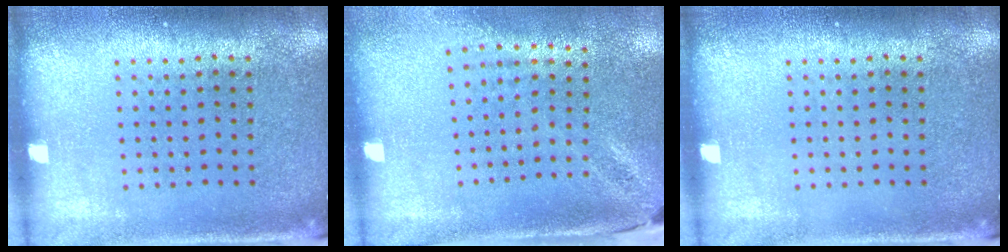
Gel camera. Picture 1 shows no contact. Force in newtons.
{"total": 2.0, "press": 1.6, "slide": 1.2}
{"total": 0.0}